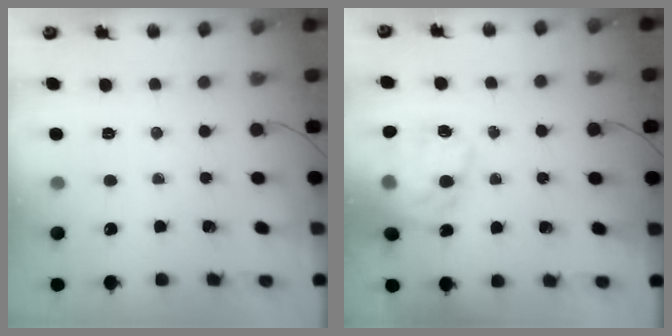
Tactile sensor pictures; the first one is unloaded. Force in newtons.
{"total": 17.0, "press": 16.6, "slide": 3.4}